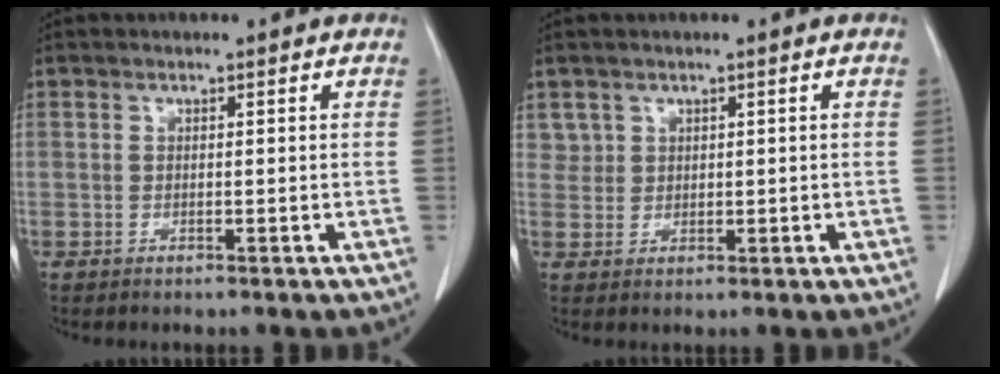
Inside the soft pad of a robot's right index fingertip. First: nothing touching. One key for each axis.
{"total": 2.0, "fx": 1.1, "fy": 1.7, "fz": 0.0, "tx": 0.010, "ty": 0.006, "tz": 0.018}